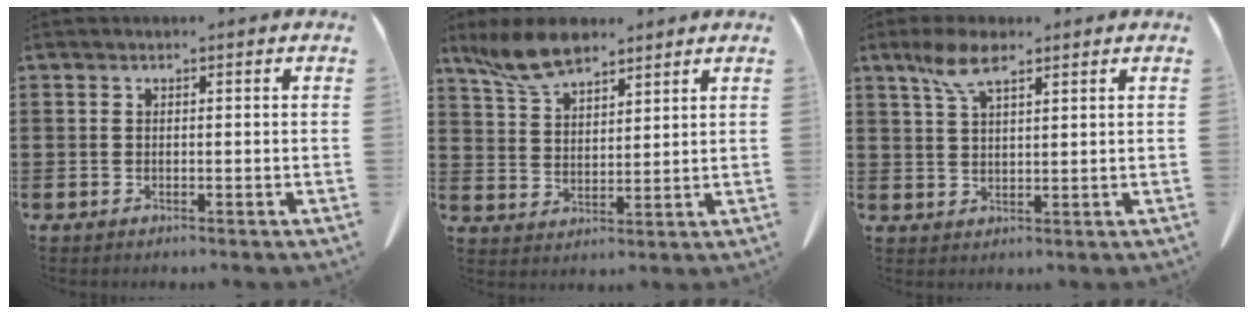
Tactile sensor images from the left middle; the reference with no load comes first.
{"total": 7.7, "force": [6.2, 2.7, 3.8], "torque": [-0.093, -0.006, 0.118]}
{"total": 5.6, "force": [3.4, 1.8, 4.2], "torque": [-0.091, 0.004, 0.061]}